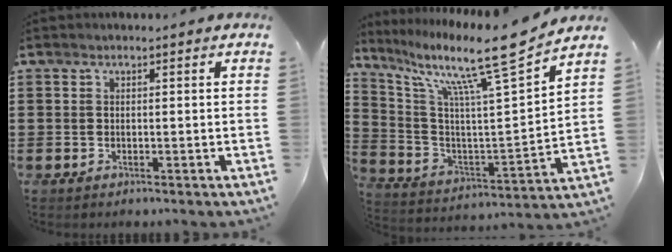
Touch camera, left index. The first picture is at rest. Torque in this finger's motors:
{"motor_torque": [2.14, 0.00, 0.46, 0.21]}